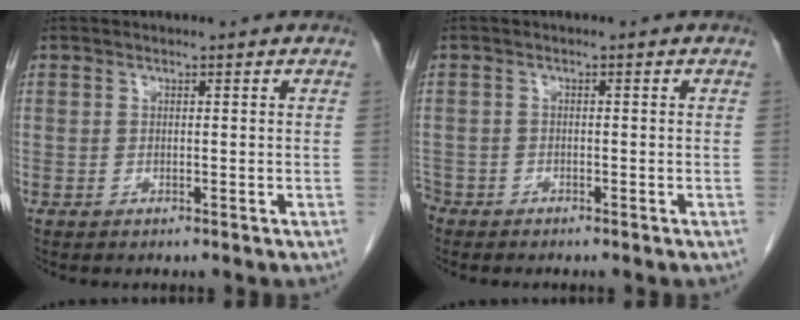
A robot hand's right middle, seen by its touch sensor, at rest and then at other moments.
{"total": 2.7, "force": [-2.2, 1.6, 0.4], "torque": [-0.014, 0.000, -0.044]}